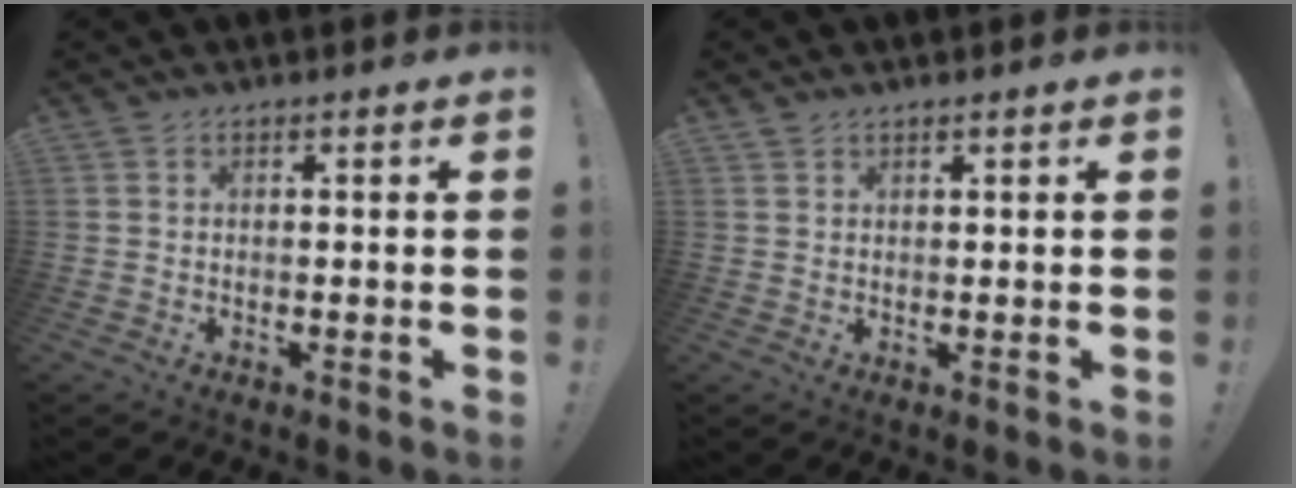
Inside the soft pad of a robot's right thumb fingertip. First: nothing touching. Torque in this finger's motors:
{"motor_torque": [-0.02, -0.16, -0.13, 0.14, 0.08]}